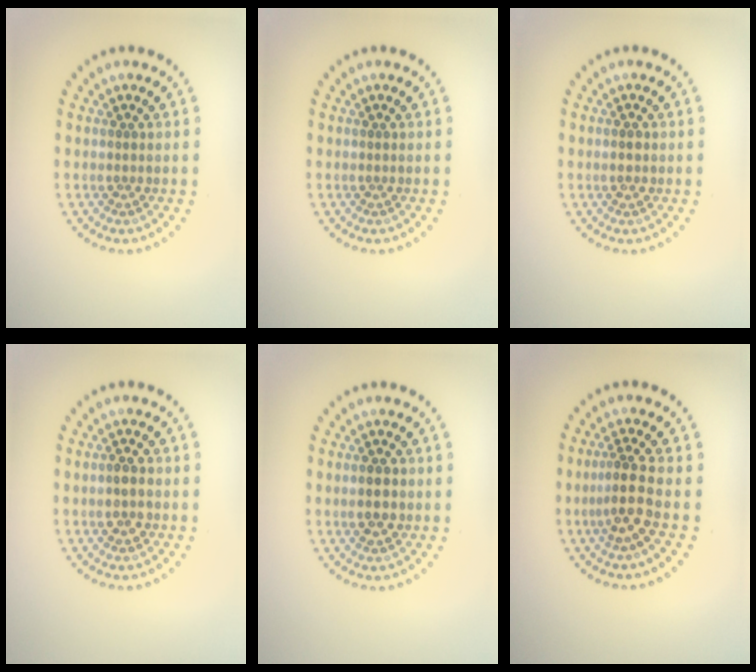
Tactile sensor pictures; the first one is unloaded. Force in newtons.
{"total": 0.0}
{"total": 1.3, "press": 1.3, "slide": 0.2}
{"total": 1.7, "press": 1.7, "slide": 0.0}
{"total": 2.2, "press": 2.1, "slide": 0.3}
{"total": 2.8, "press": 2.2, "slide": 1.7}